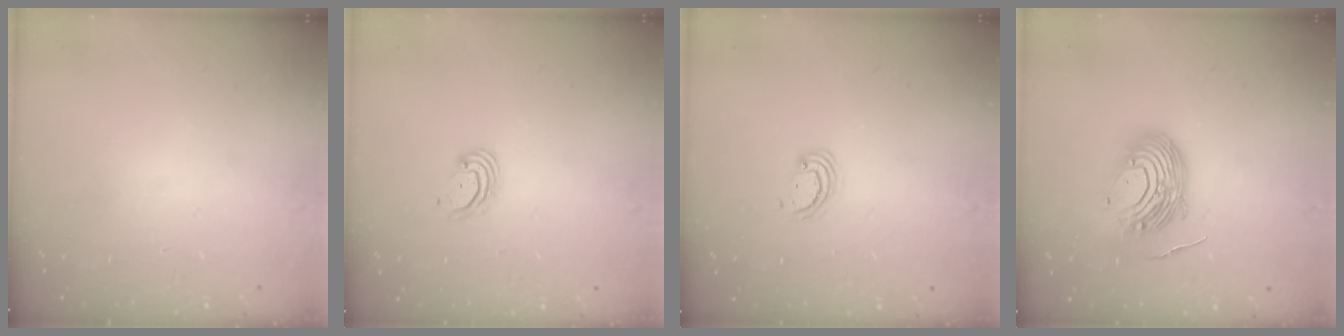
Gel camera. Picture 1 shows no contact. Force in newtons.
{"total": 3.0, "press": 3.0, "slide": 0.2}
{"total": 2.5, "press": 2.5, "slide": 0.3}
{"total": 13.4, "press": 13.3, "slide": 1.5}